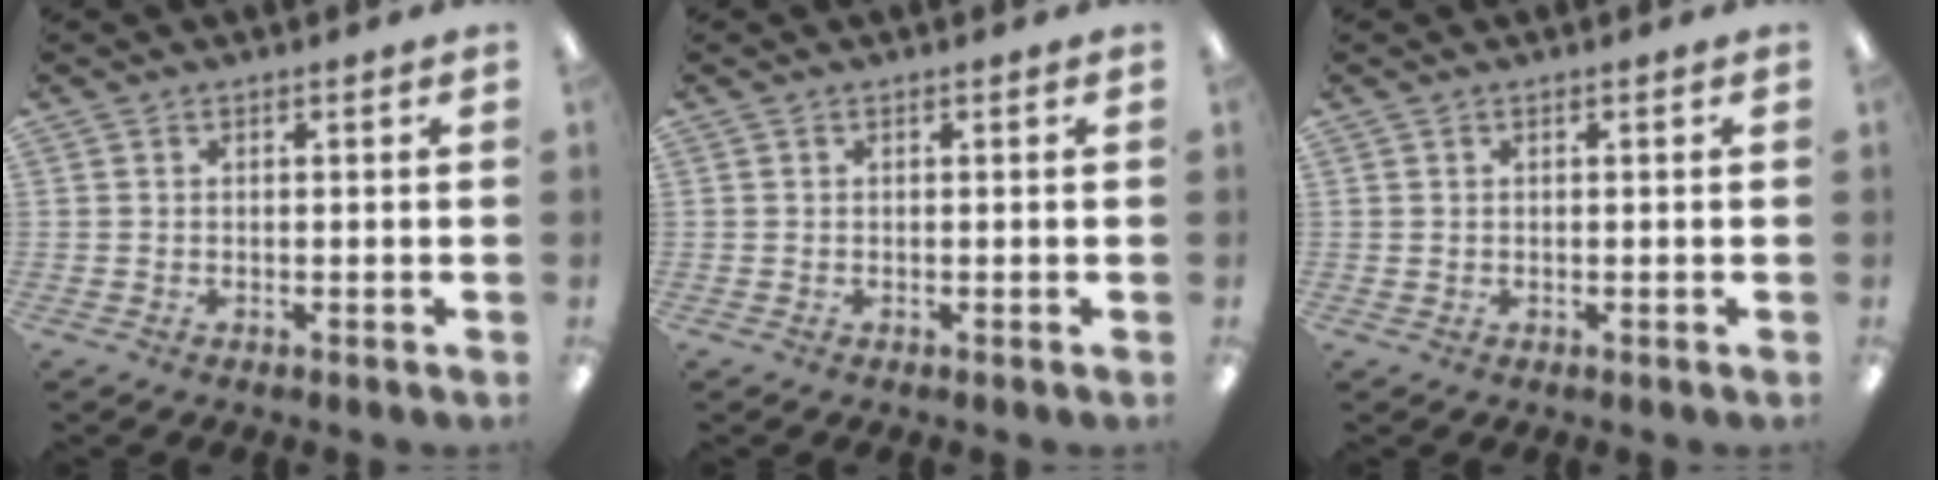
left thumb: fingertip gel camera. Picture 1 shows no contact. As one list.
[{"total": 0.0}, {"total": 0.7, "force": [0.4, 0.5, 0.2], "torque": [-0.005, 0.003, 0.008]}]